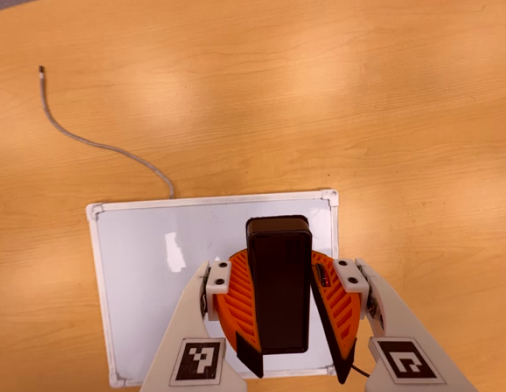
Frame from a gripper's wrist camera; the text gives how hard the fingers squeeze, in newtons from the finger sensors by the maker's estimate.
{"total": 9.7, "left": 10.1, "right": 9.3}